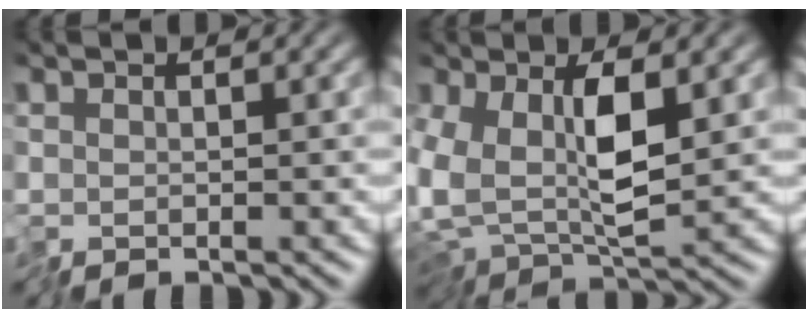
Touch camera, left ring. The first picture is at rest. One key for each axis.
{"total": 7.5, "fx": 0.6, "fy": 3.8, "fz": 6.5, "tx": -0.138, "ty": -0.007, "tz": 0.009}